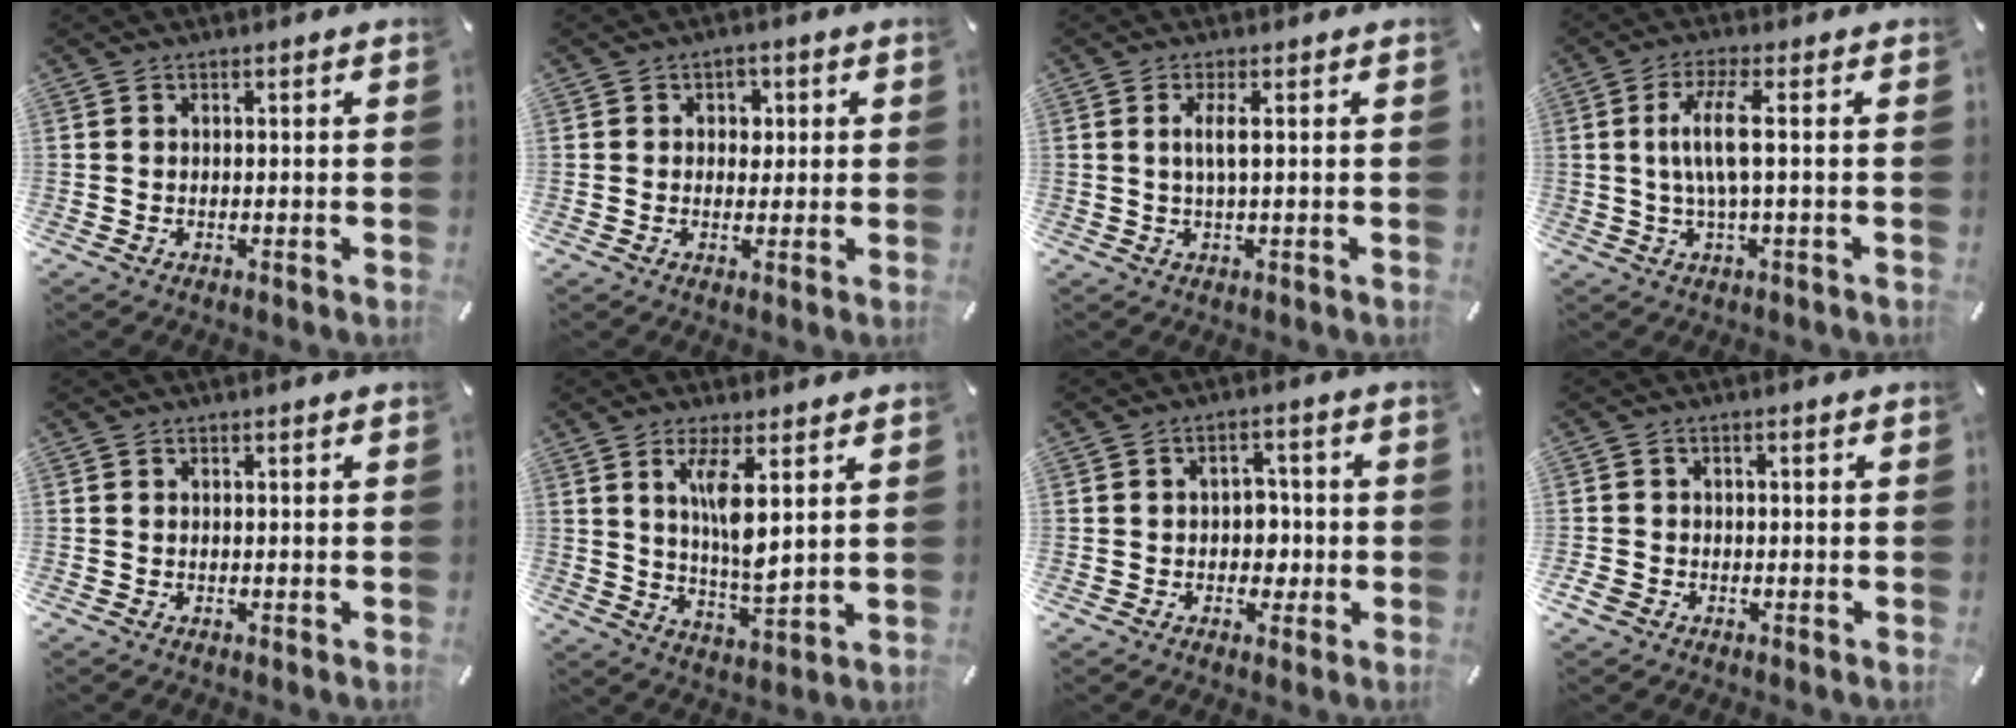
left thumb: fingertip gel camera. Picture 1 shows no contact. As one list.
[{"total": 3.1, "force": [0.4, 2.7, 1.5], "torque": [-0.009, -0.003, -0.002]}, {"total": 3.7, "force": [0.5, 0.6, 3.7], "torque": [-0.072, -0.002, 0.006]}, {"total": 7.9, "force": [0.5, 1.3, 7.8], "torque": [-0.168, -0.007, 0.000]}, {"total": 0.0}, {"total": 9.0, "force": [3.5, 2.4, 7.9], "torque": [-0.153, -0.019, 0.057]}, {"total": 5.4, "force": [-0.6, 4.4, 3.1], "torque": [-0.038, 0.003, -0.015]}, {"total": 2.3, "force": [-1.1, 1.7, 1.0], "torque": [-0.023, 0.002, -0.024]}]